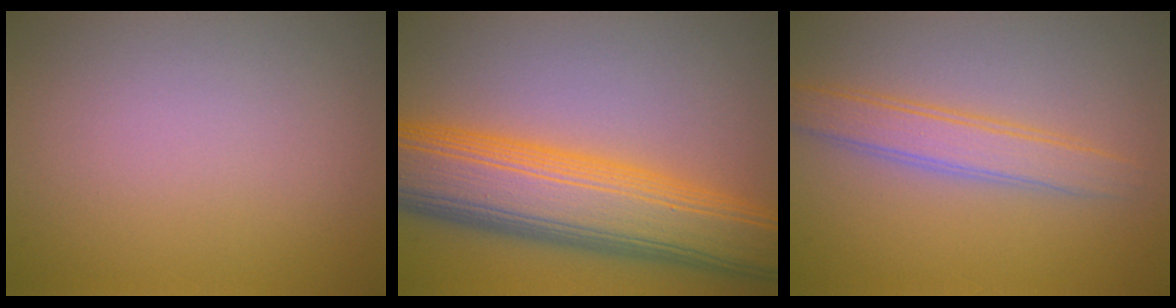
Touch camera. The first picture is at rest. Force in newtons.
{"total": 11.4, "press": 11.4, "slide": 0.2}
{"total": 3.0, "press": 3.0, "slide": 0.0}